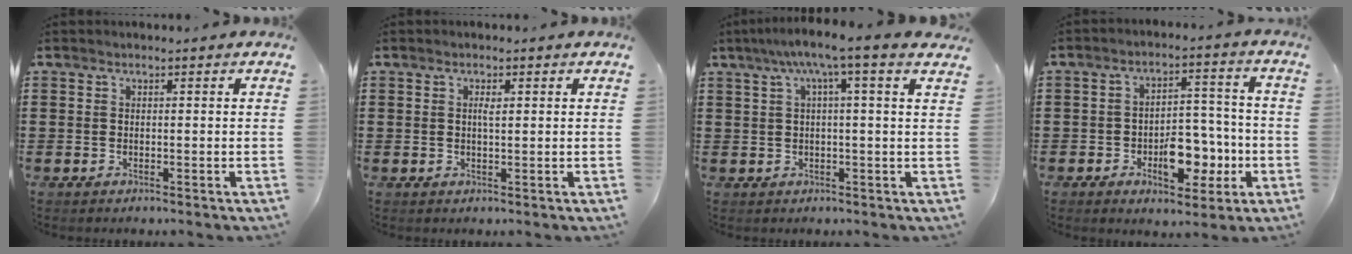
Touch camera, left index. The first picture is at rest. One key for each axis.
{"total": 1.6, "fx": 0.4, "fy": 0.4, "fz": 1.5, "tx": -0.030, "ty": 0.002, "tz": 0.006}
{"total": 4.9, "fx": 2.3, "fy": -0.5, "fz": 4.3, "tx": -0.089, "ty": -0.005, "tz": 0.036}
{"total": 8.7, "fx": -3.0, "fy": 5.0, "fz": 6.5, "tx": -0.089, "ty": 0.014, "tz": -0.050}